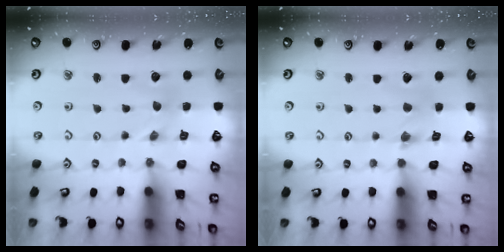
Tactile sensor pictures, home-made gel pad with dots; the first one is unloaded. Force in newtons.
{"total": 0.8, "press": 0.7, "slide": 0.3}